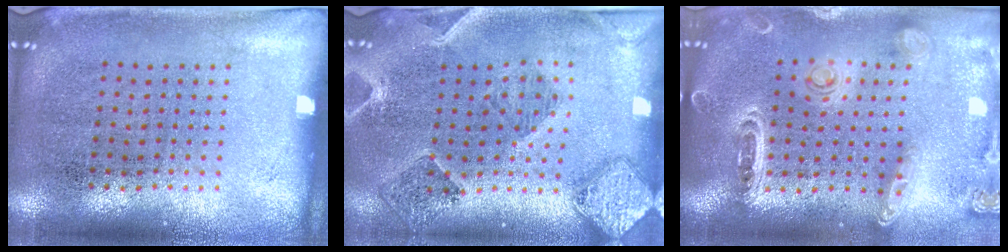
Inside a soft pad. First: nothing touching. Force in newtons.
{"total": 1.6, "press": 1.5, "slide": 0.3}
{"total": 1.4, "press": 1.4, "slide": 0.0}